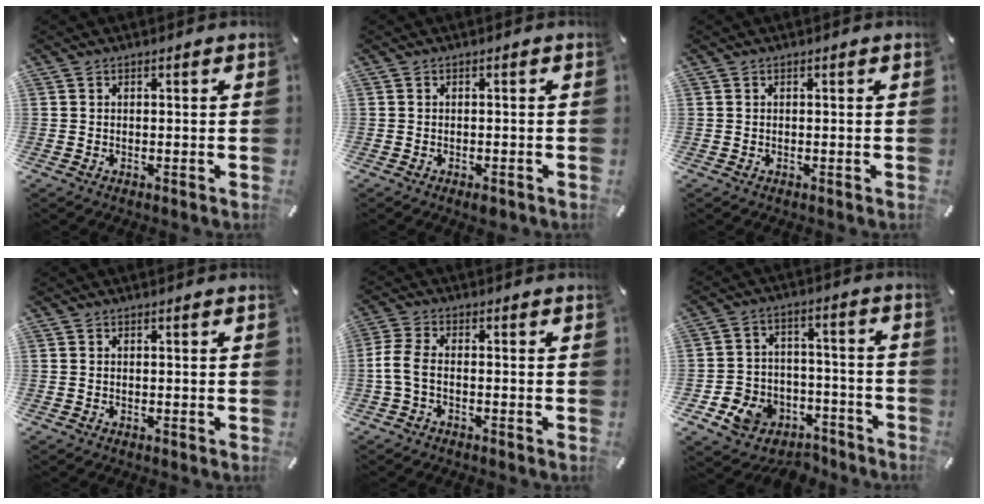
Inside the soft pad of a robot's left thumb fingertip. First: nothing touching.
{"total": 1.4, "force": [-1.0, 0.5, 0.8], "torque": [-0.015, 0.001, -0.018]}
{"total": 0.0}
{"total": 0.0}
{"total": 4.8, "force": [-1.9, 2.0, 4.0], "torque": [-0.101, -0.006, -0.038]}
{"total": 9.8, "force": [-5.4, 7.7, 2.6], "torque": [-0.036, 0.048, -0.089]}